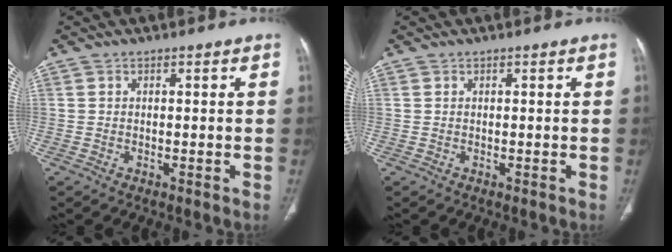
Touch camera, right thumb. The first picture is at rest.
{"total": 0.0}